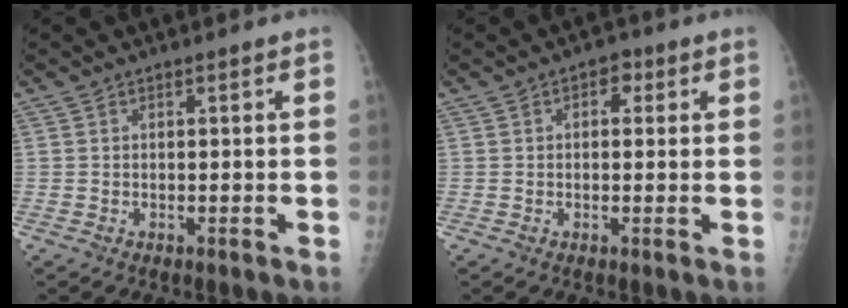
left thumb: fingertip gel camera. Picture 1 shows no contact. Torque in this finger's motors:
{"motor_torque": [-0.39, 0.10, 0.06, 0.07, 0.00]}